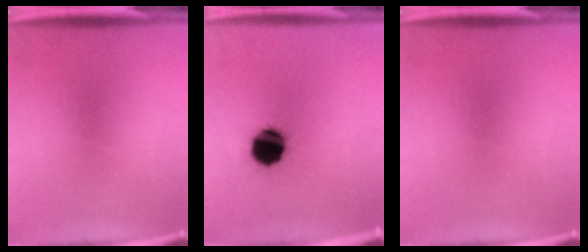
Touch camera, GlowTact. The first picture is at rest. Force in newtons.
{"total": 14.4}
{"total": 0.0}